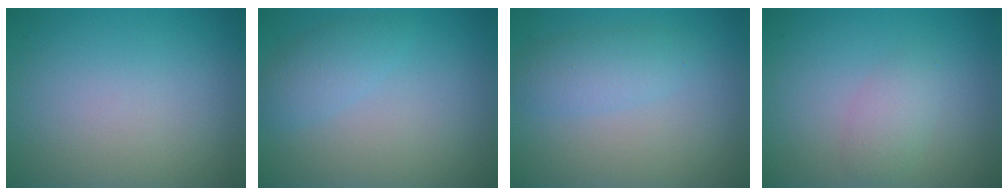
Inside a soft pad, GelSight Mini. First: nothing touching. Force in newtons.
{"total": 2.2, "press": 2.2, "slide": 0.2}
{"total": 2.4, "press": 2.4, "slide": 0.2}
{"total": 1.8, "press": 1.8, "slide": 0.1}